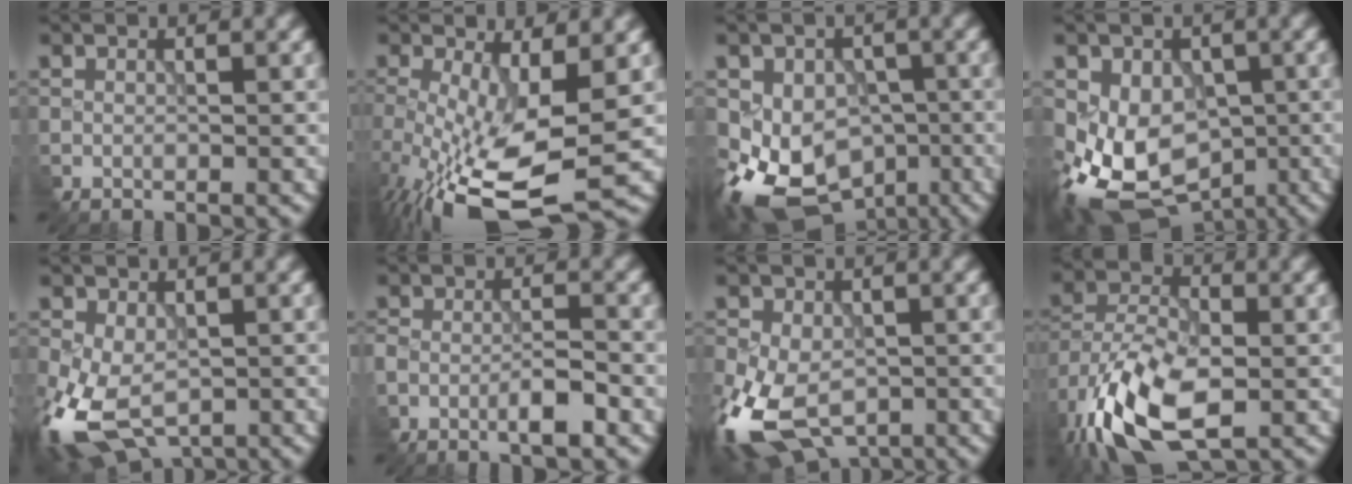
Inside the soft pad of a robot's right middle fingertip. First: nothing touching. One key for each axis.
{"total": 10.4, "fx": -2.6, "fy": 3.9, "fz": 9.3, "tx": -0.184, "ty": -0.031, "tz": -0.037}
{"total": 10.7, "fx": -5.6, "fy": 7.9, "fz": 4.5, "tx": -0.079, "ty": -0.020, "tz": -0.077}
{"total": 9.3, "fx": -3.5, "fy": 6.8, "fz": 5.3, "tx": -0.102, "ty": -0.022, "tz": -0.056}
{"total": 8.8, "fx": -3.4, "fy": 5.1, "fz": 6.2, "tx": -0.154, "ty": -0.030, "tz": -0.055}
{"total": 3.4, "fx": -2.0, "fy": 0.9, "fz": 2.6, "tx": -0.051, "ty": 0.002, "tz": -0.040}
{"total": 11.5, "fx": -4.8, "fy": 7.1, "fz": 7.7, "tx": -0.180, "ty": -0.033, "tz": -0.085}
{"total": 12.1, "fx": -5.7, "fy": 6.5, "fz": 8.4, "tx": -0.189, "ty": -0.025, "tz": -0.104}